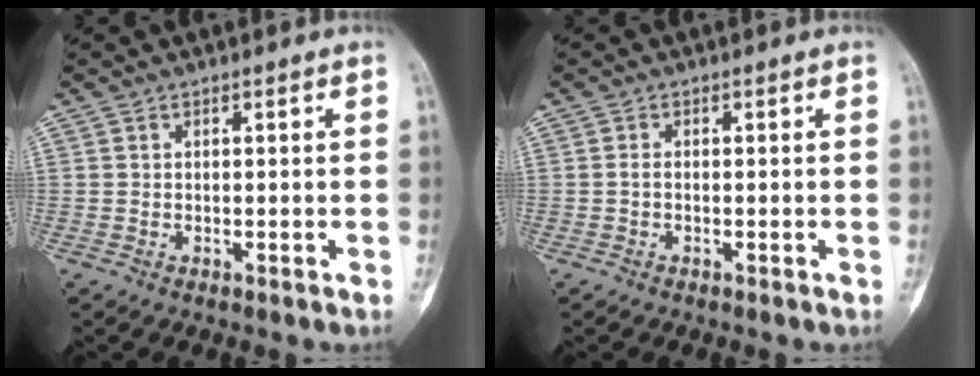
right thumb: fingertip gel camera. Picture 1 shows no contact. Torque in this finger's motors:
{"motor_torque": [-0.62, -0.20, 0.16, -0.15, 0.01]}